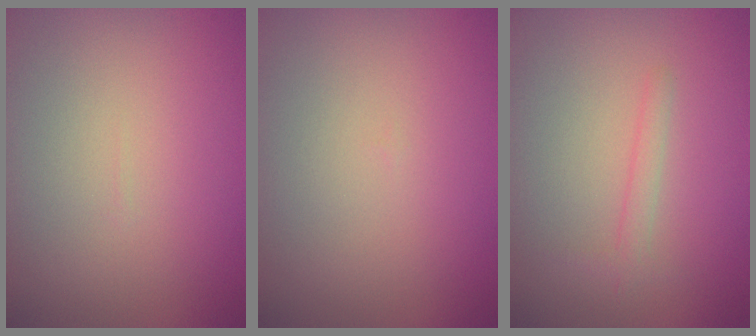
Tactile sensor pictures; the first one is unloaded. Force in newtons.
{"total": 0.0}
{"total": 1.2, "press": 1.2, "slide": 0.0}